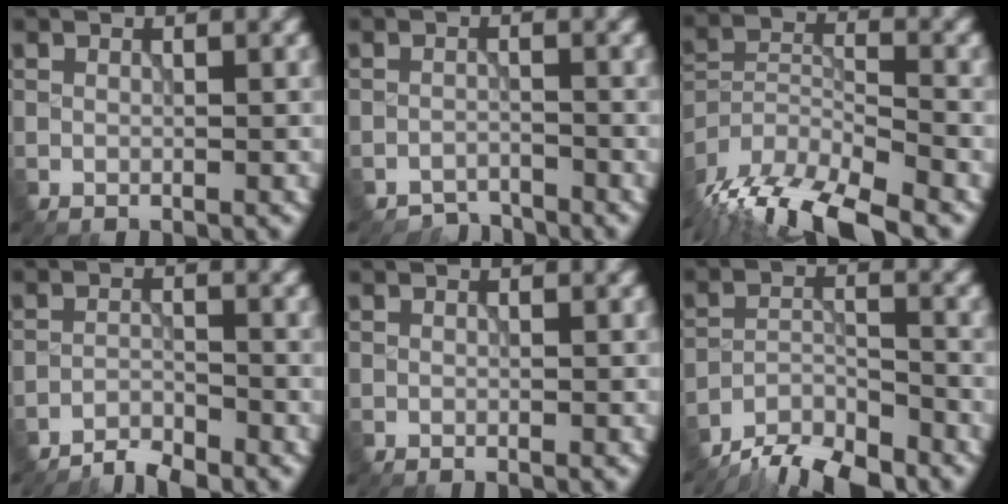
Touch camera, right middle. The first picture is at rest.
{"total": 2.2, "force": [-2.2, 0.4, -0.1], "torque": [0.008, 0.004, -0.042]}
{"total": 11.4, "force": [-9.2, 3.4, 5.9], "torque": [-0.117, -0.014, -0.162]}
{"total": 2.8, "force": [-2.6, 0.4, 0.7], "torque": [-0.009, 0.000, -0.055]}
{"total": 0.0}
{"total": 6.9, "force": [-6.2, 1.7, 2.5], "torque": [-0.036, -0.005, -0.114]}